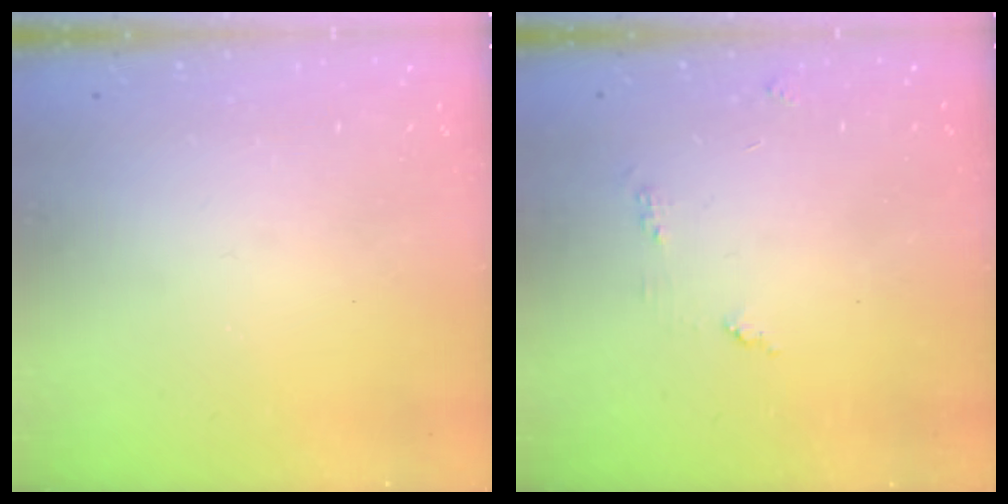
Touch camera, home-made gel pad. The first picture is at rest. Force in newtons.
{"total": 3.9, "press": 3.9, "slide": 0.3}